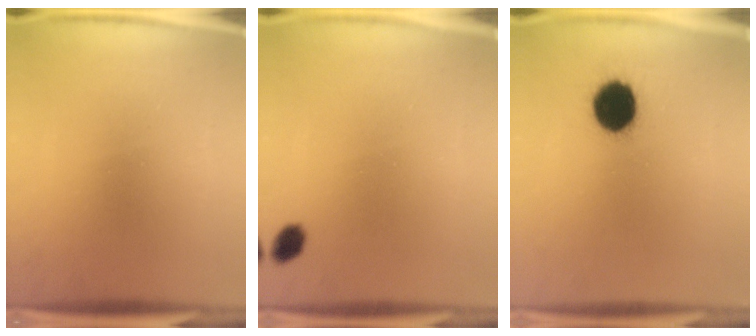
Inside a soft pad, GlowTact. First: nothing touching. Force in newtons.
{"total": 2.5}
{"total": 9.9}